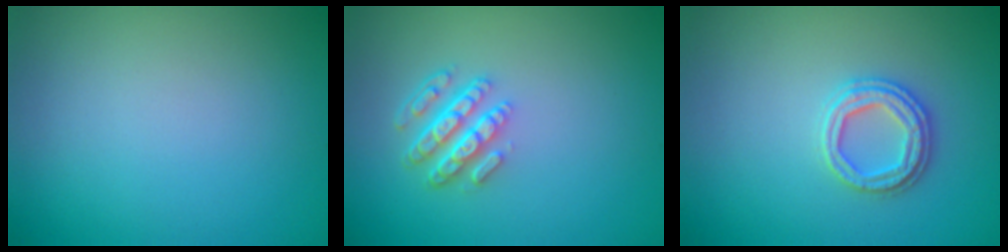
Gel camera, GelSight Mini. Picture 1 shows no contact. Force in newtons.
{"total": 4.3, "press": 3.2, "slide": 2.9}
{"total": 2.6, "press": 2.5, "slide": 0.3}